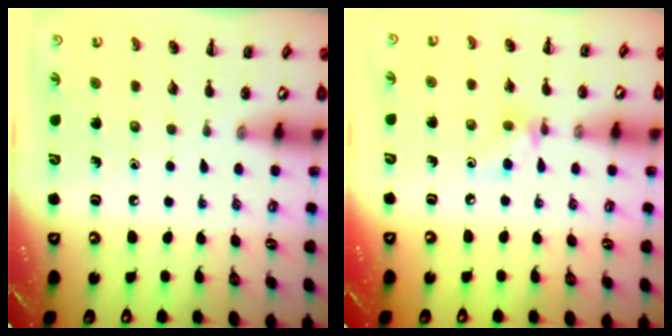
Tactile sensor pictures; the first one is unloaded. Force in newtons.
{"total": 5.2, "press": 5.1, "slide": 0.8}